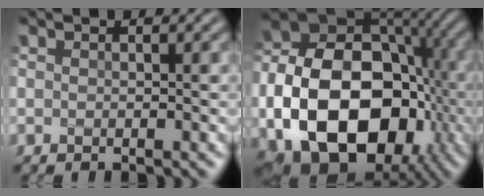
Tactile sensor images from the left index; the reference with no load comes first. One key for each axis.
{"total": 17.6, "fx": -4.5, "fy": 12.6, "fz": 11.5, "tx": -0.199, "ty": -0.021, "tz": -0.073}